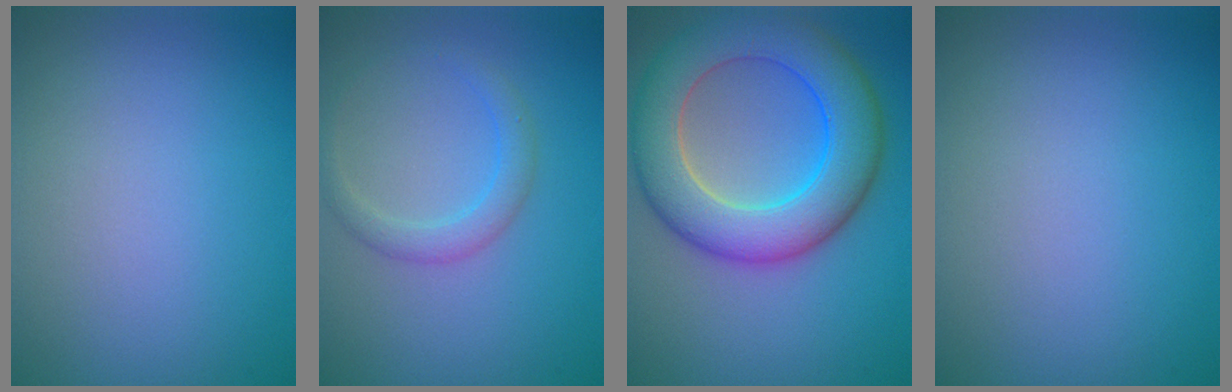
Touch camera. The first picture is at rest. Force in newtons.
{"total": 2.1, "press": 2.1, "slide": 0.1}
{"total": 9.3, "press": 9.3, "slide": 0.6}
{"total": 0.0}